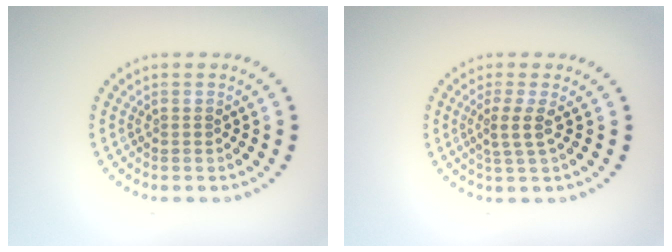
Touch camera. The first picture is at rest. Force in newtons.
{"total": 1.8, "press": 1.3, "slide": 1.3}